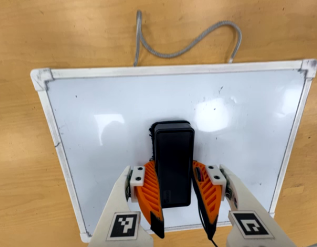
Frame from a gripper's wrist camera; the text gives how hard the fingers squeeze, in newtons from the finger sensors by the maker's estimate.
{"total": 13.7, "left": 13.7, "right": 13.6}